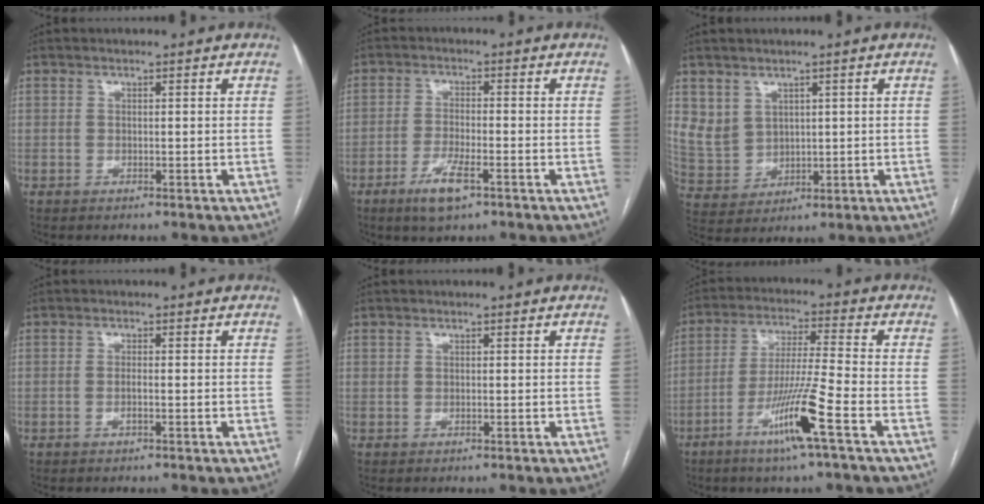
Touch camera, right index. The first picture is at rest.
{"total": 5.7, "force": [-3.3, 1.2, 4.5], "torque": [-0.090, -0.006, -0.055]}
{"total": 6.2, "force": [2.8, 5.2, 1.7], "torque": [-0.044, 0.011, 0.077]}
{"total": 1.3, "force": [-0.5, 0.2, 1.2], "torque": [-0.023, 0.001, -0.008]}
{"total": 0.0}
{"total": 11.1, "force": [-5.5, -1.1, 9.6], "torque": [-0.185, -0.015, -0.106]}